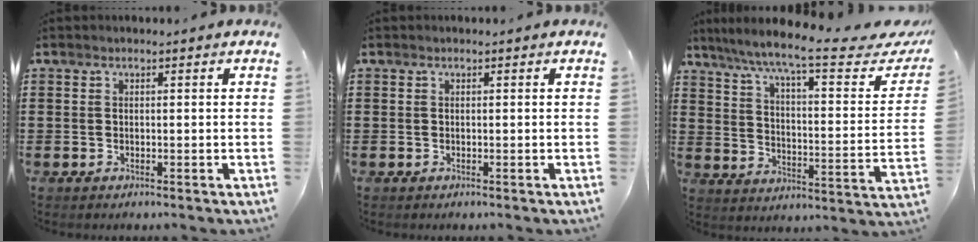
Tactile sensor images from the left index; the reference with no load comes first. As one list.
[{"total": 0.0}, {"total": 10.2, "force": [7.9, 0.4, 6.5], "torque": [-0.136, -0.050, 0.121]}]